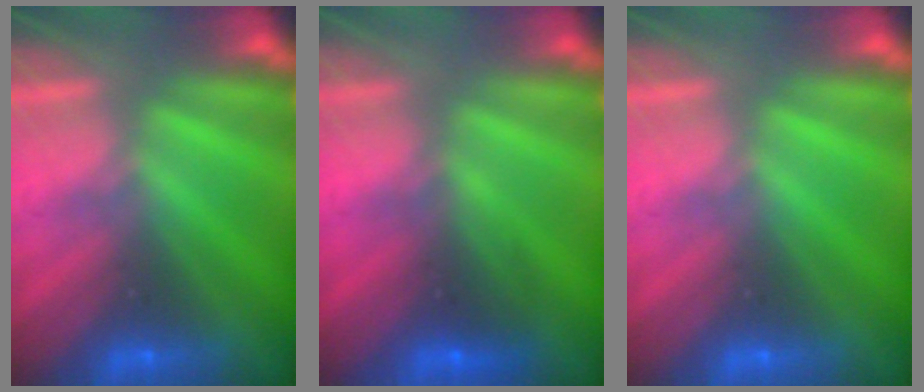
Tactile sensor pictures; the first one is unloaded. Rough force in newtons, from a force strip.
{"total": 2.7}
{"total": 0.0}